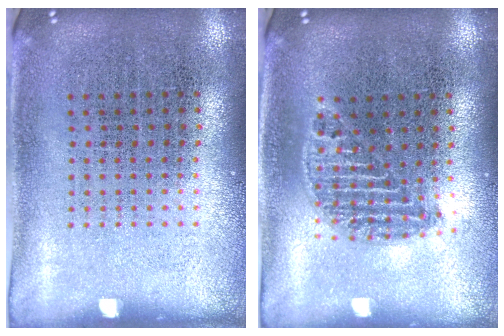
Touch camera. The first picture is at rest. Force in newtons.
{"total": 1.1, "press": 1.0, "slide": 0.4}